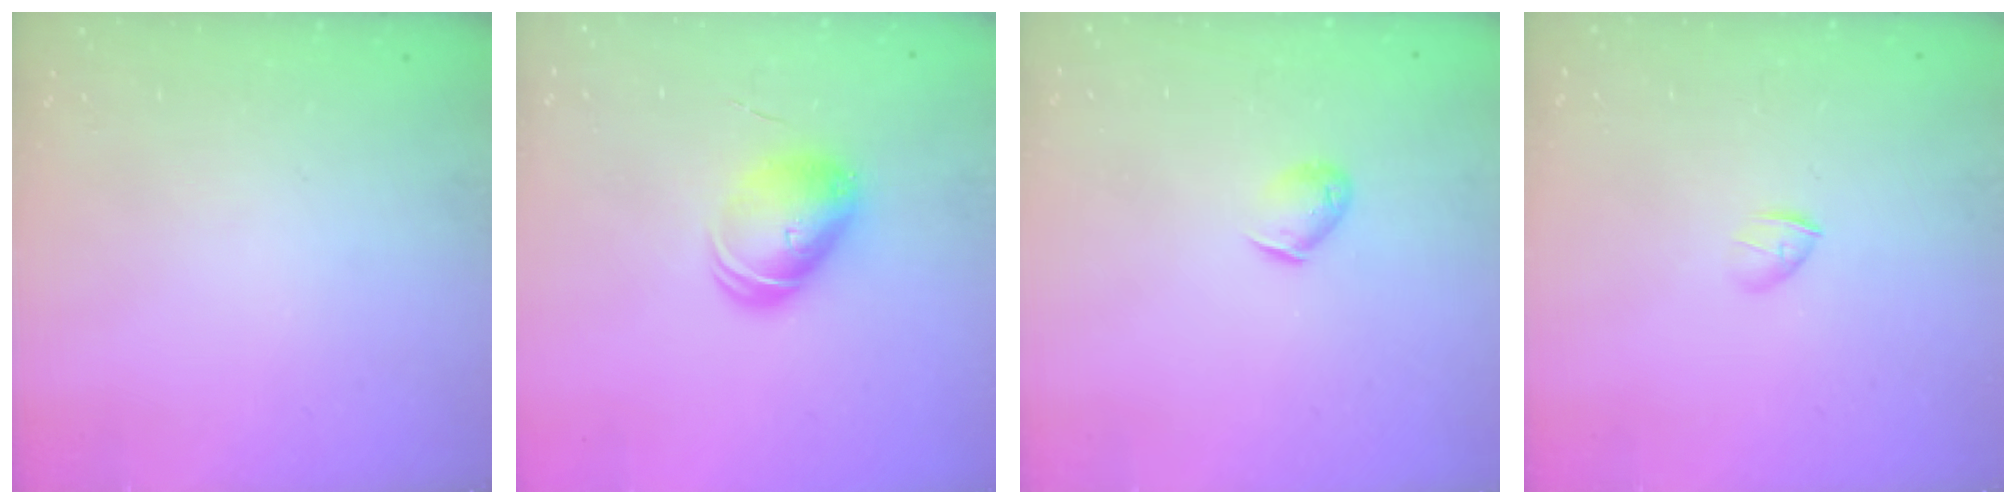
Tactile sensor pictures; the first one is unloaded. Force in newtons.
{"total": 7.9, "press": 7.9, "slide": 1.2}
{"total": 4.4, "press": 4.4, "slide": 0.7}
{"total": 1.7, "press": 1.6, "slide": 0.6}